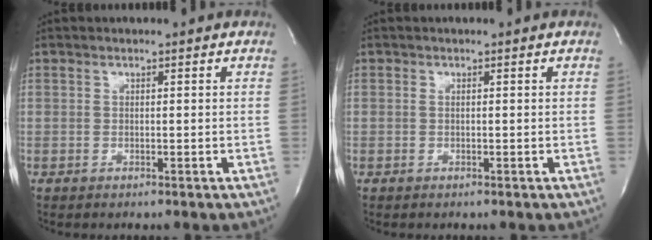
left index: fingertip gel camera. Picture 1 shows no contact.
{"total": 0.0}